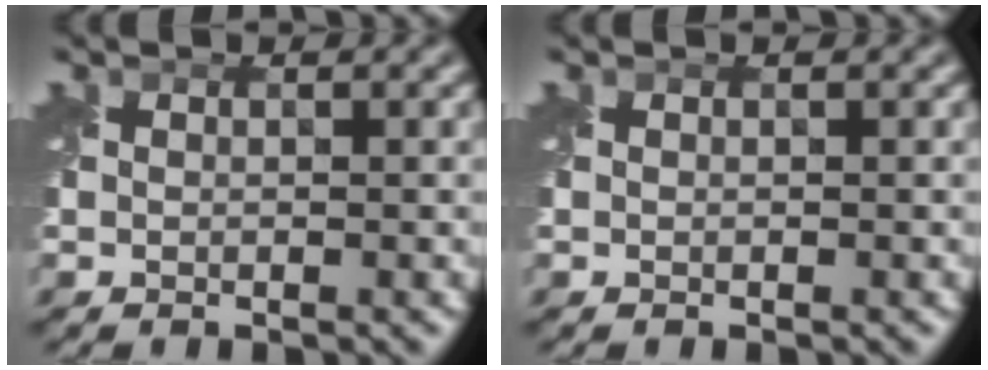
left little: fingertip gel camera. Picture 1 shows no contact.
{"total": 0.0}